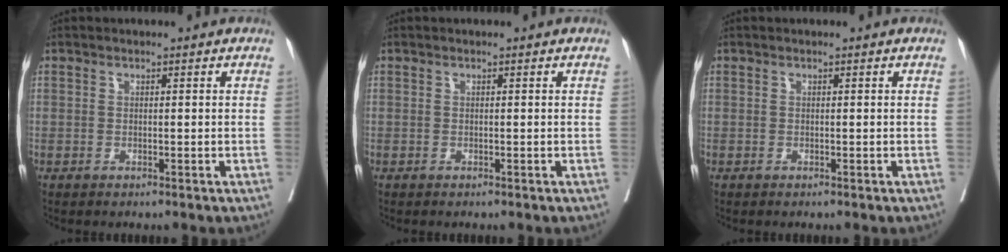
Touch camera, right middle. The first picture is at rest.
{"total": 0.0}
{"total": 0.0}